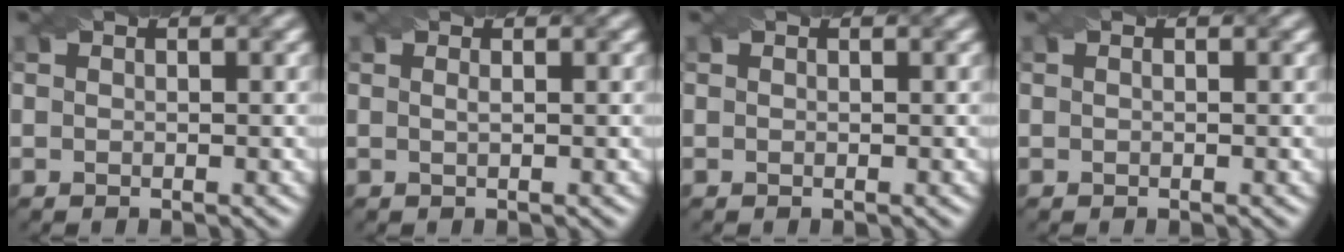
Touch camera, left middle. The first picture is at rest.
{"total": 0.7, "force": [0.1, 0.2, 0.6], "torque": [-0.010, -0.001, -0.002]}
{"total": 0.0}
{"total": 0.0}